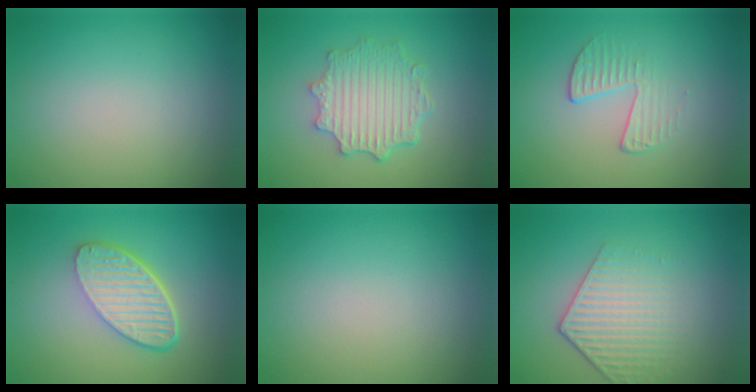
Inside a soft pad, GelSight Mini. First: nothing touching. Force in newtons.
{"total": 4.6, "press": 3.8, "slide": 2.6}
{"total": 2.1, "press": 1.0, "slide": 1.8}
{"total": 6.0, "press": 4.3, "slide": 4.2}
{"total": 0.0}
{"total": 4.3, "press": 3.2, "slide": 2.9}